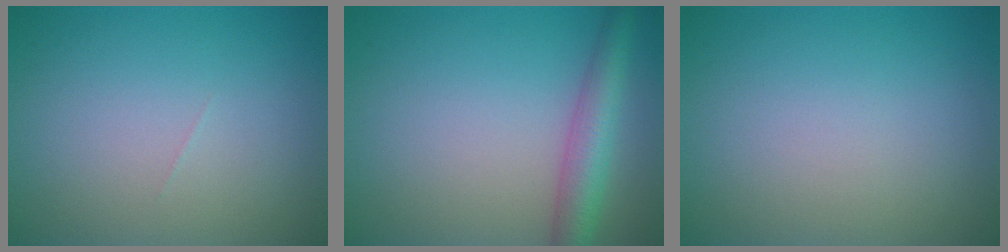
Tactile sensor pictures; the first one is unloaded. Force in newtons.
{"total": 4.2, "press": 4.2, "slide": 0.2}
{"total": 0.0}